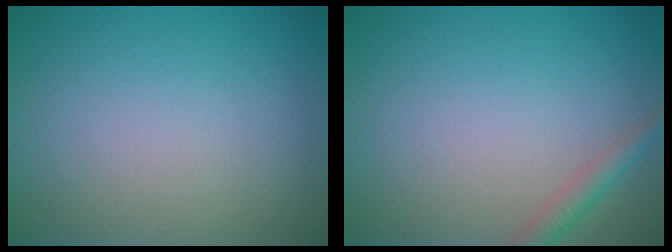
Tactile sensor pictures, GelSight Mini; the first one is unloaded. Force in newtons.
{"total": 1.8, "press": 1.8, "slide": 0.1}